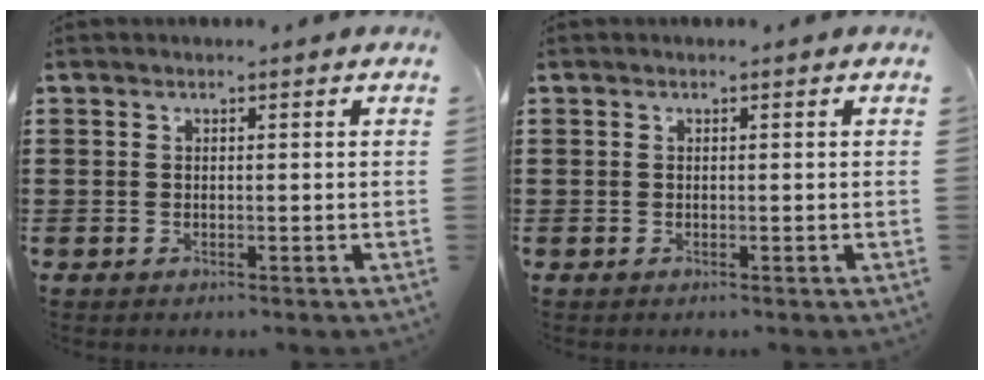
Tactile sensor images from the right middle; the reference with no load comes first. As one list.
[{"total": 0.0}]